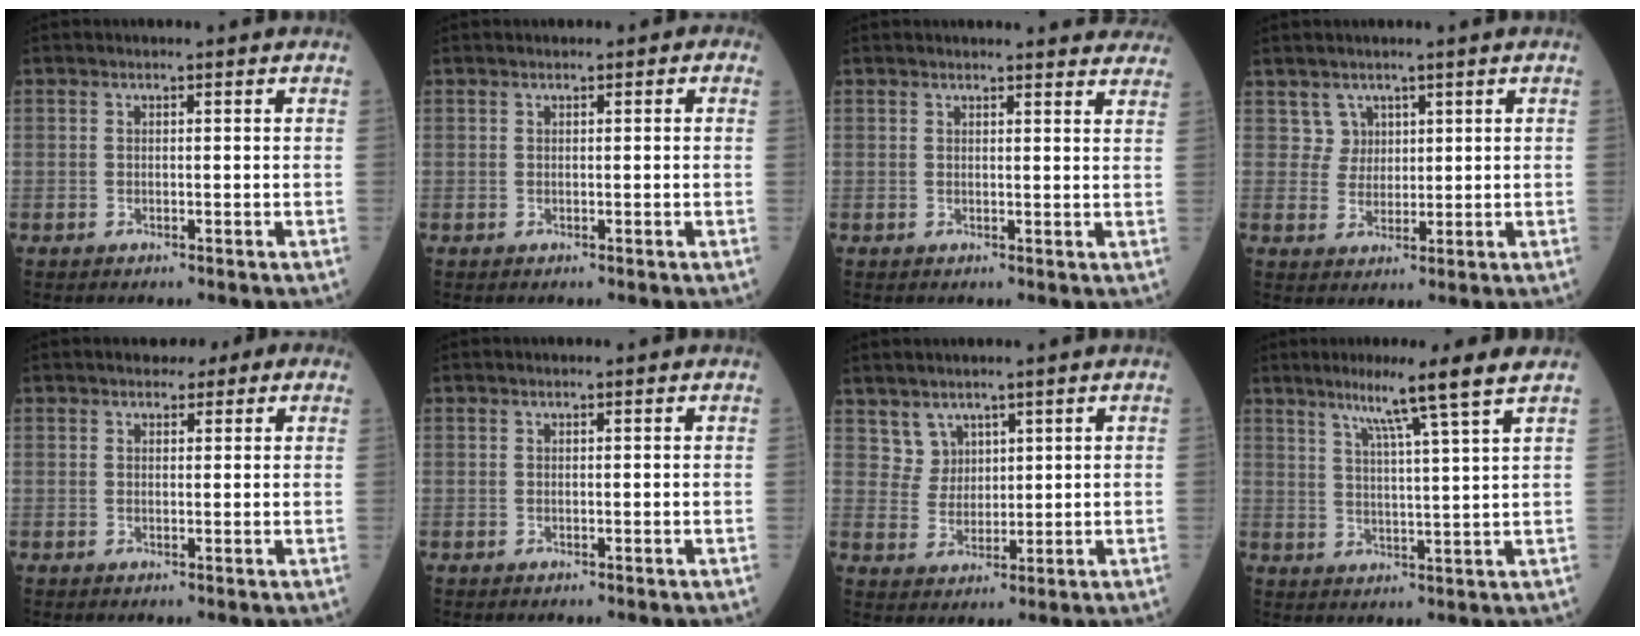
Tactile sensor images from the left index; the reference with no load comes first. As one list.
[{"total": 0.7, "force": [0.2, 0.4, 0.5], "torque": [-0.008, 0.009, 0.000]}, {"total": 10.4, "force": [10.0, 1.3, 2.2], "torque": [0.004, -0.008, 0.084]}, {"total": 2.6, "force": [1.5, 2.2, -0.2], "torque": [0.006, 0.004, 0.023]}, {"total": 4.7, "force": [3.0, 2.3, 2.8], "torque": [-0.031, 0.025, 0.037]}, {"total": 0.0}, {"total": 3.4, "force": [2.4, 2.4, 0.0], "torque": [-0.004, 0.007, 0.051]}, {"total": 8.6, "force": [6.0, -2.1, 5.9], "torque": [-0.094, 0.000, 0.093]}]